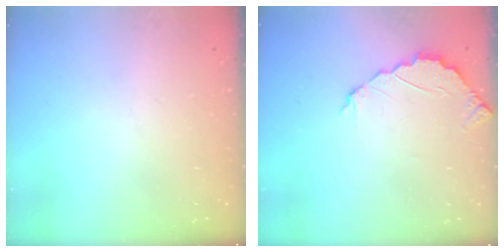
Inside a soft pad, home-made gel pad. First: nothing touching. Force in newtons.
{"total": 3.7, "press": 3.7, "slide": 0.3}